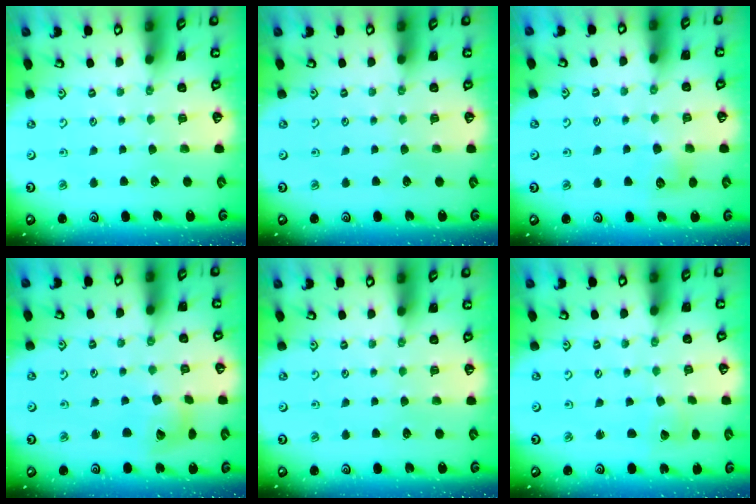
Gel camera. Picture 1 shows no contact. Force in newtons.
{"total": 0.0}
{"total": 8.5, "press": 8.5, "slide": 0.7}
{"total": 7.6, "press": 7.5, "slide": 1.3}
{"total": 0.0}
{"total": 2.0, "press": 2.0, "slide": 0.1}